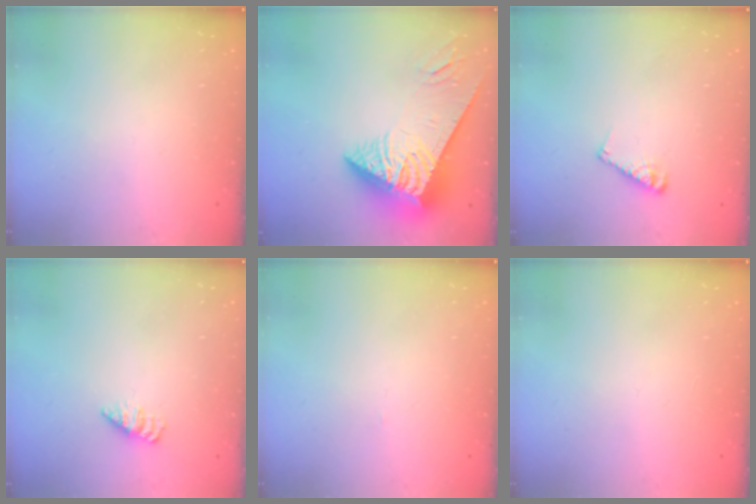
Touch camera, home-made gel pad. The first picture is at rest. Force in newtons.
{"total": 10.1, "press": 10.0, "slide": 1.4}
{"total": 6.4, "press": 6.4, "slide": 0.3}
{"total": 2.2, "press": 2.2, "slide": 0.3}
{"total": 0.0}
{"total": 0.0}